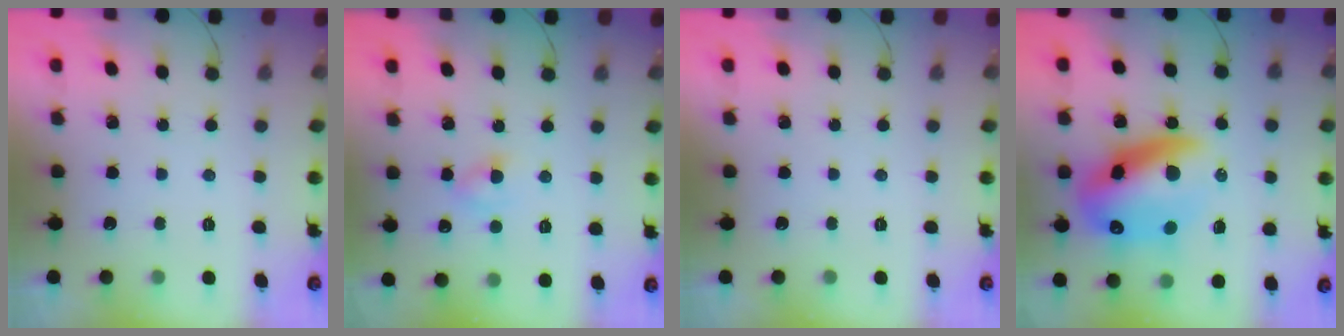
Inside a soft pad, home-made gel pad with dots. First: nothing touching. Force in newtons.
{"total": 2.6, "press": 2.3, "slide": 1.1}
{"total": 0.0}
{"total": 20.5, "press": 19.9, "slide": 5.3}